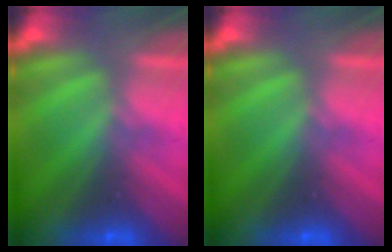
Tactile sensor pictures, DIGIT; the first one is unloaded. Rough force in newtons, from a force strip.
{"total": 0.0}